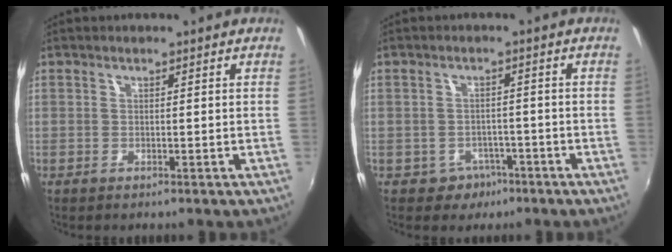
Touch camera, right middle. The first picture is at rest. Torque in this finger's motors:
{"motor_torque": [0.17, -0.19, -0.02, -0.01]}